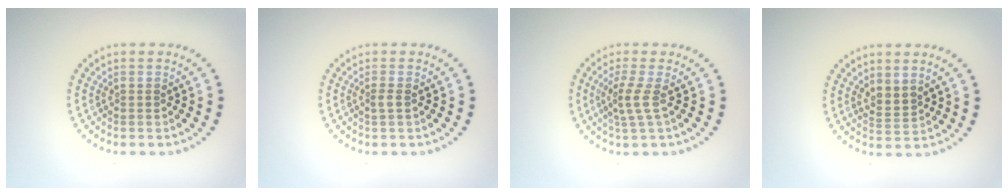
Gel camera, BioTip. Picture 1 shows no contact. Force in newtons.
{"total": 0.8, "press": 0.6, "slide": 0.6}
{"total": 2.2, "press": 1.5, "slide": 1.6}
{"total": 1.7, "press": 1.4, "slide": 1.0}